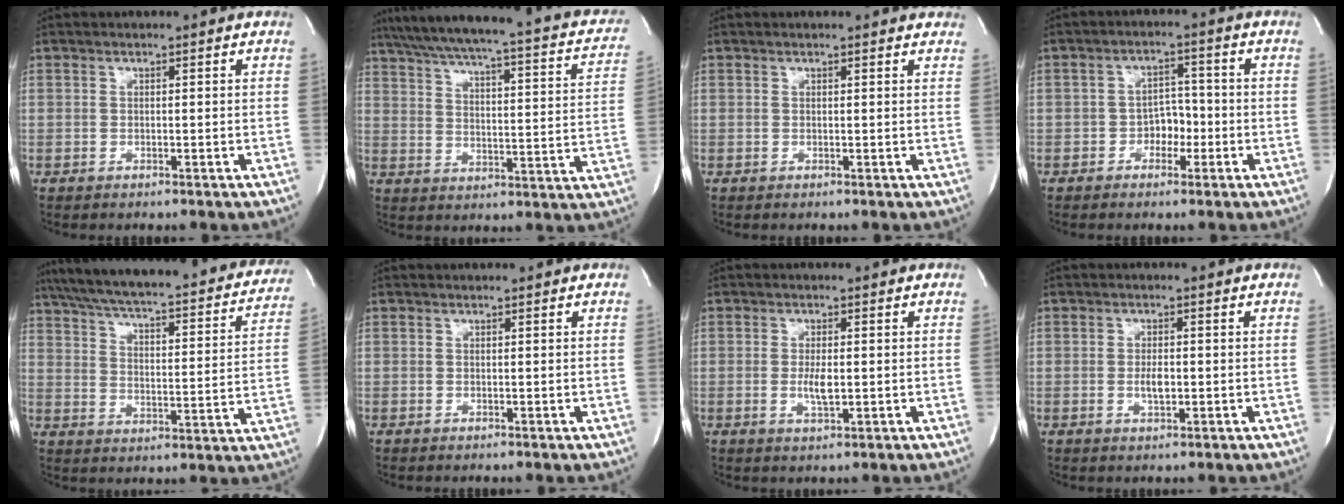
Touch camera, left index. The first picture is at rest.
{"total": 27.2, "force": [22.1, 5.0, 15.1], "torque": [-0.229, -0.007, 0.269]}
{"total": 3.5, "force": [3.2, 0.6, 1.2], "torque": [-0.017, 0.007, 0.022]}
{"total": 3.9, "force": [-1.6, 2.6, 2.5], "torque": [-0.033, 0.009, -0.031]}
{"total": 32.8, "force": [28.7, 5.9, 14.9], "torque": [-0.249, -0.048, 0.358]}
{"total": 0.0}
{"total": 3.1, "force": [-0.4, 0.8, 2.9], "torque": [-0.059, -0.006, -0.005]}
{"total": 2.4, "force": [-0.5, 0.8, 2.2], "torque": [-0.044, -0.002, -0.006]}